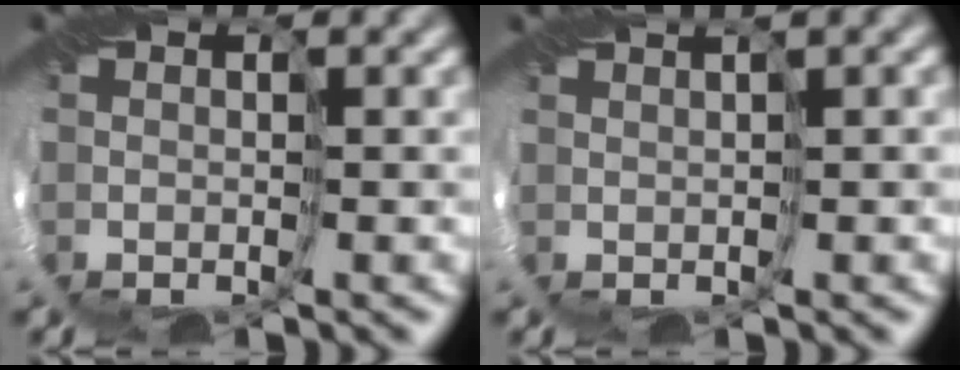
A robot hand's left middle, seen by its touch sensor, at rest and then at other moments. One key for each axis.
{"total": 2.4, "fx": 1.5, "fy": 0.1, "fz": 1.9, "tx": -0.041, "ty": 0.006, "tz": 0.026}